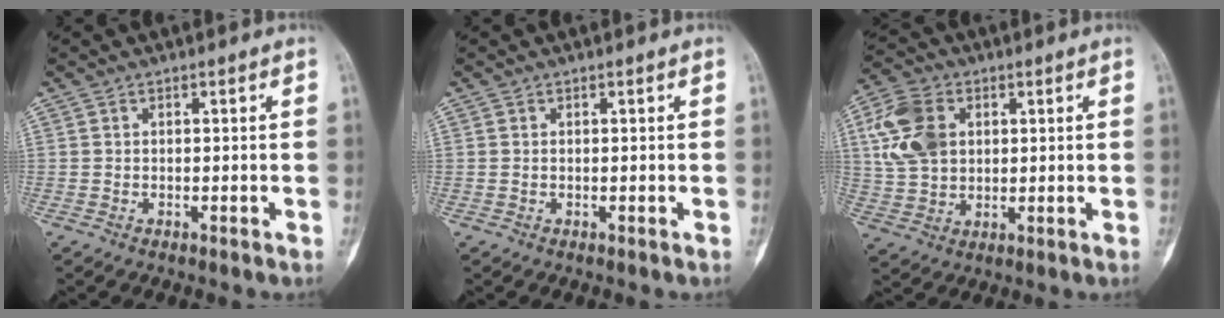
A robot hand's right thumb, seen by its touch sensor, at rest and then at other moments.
{"total": 0.0}
{"total": 11.7, "force": [2.8, 8.4, 7.6], "torque": [-0.142, 0.004, 0.053]}